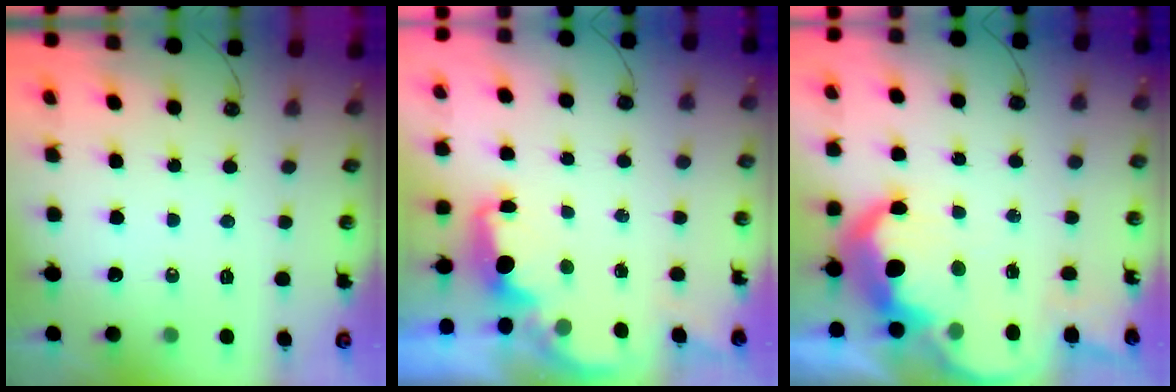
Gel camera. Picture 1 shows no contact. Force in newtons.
{"total": 2.2, "press": 2.1, "slide": 0.8}
{"total": 15.7, "press": 15.6, "slide": 1.2}